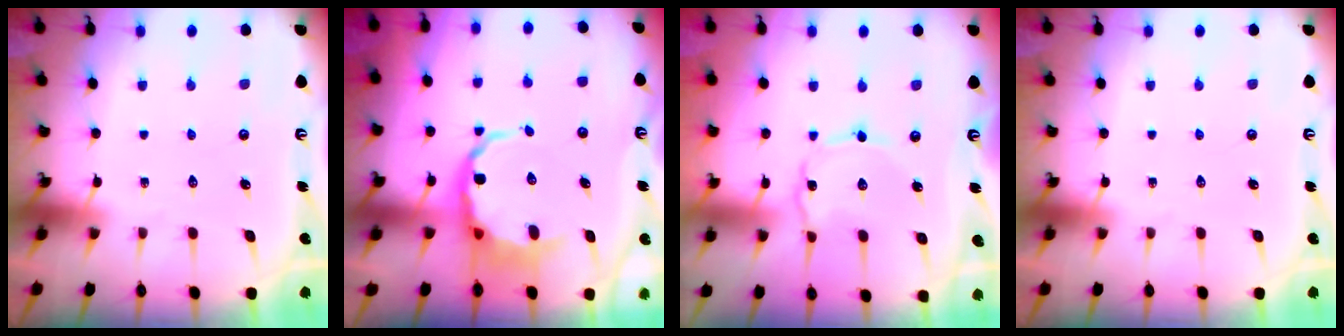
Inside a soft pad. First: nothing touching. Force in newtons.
{"total": 6.5, "press": 6.0, "slide": 2.6}
{"total": 0.8, "press": 0.8, "slide": 0.2}
{"total": 0.0}